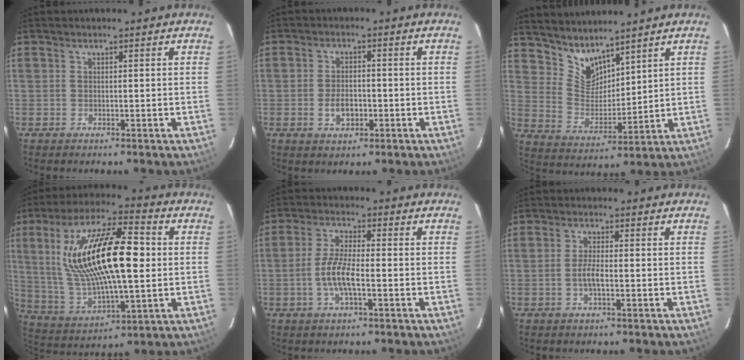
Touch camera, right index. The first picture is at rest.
{"total": 4.5, "force": [-1.3, 2.7, 3.3], "torque": [-0.064, 0.003, -0.019]}
{"total": 8.3, "force": [7.4, 2.8, 2.4], "torque": [-0.044, -0.004, 0.152]}
{"total": 22.6, "force": [3.5, 7.4, 21.1], "torque": [-0.404, 0.013, 0.074]}
{"total": 6.7, "force": [-2.0, 1.5, 6.2], "torque": [-0.127, 0.004, -0.041]}
{"total": 3.2, "force": [-1.0, 0.7, 2.9], "torque": [-0.060, 0.003, -0.019]}